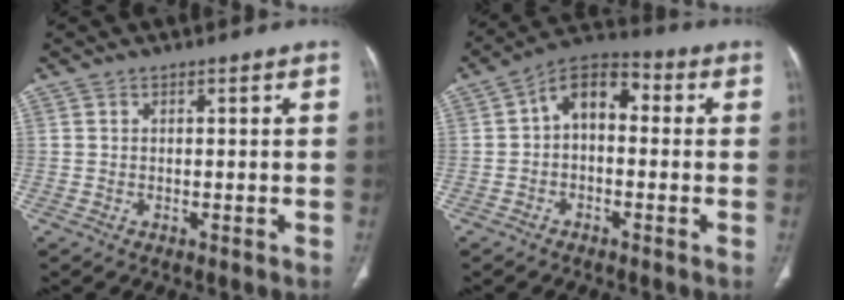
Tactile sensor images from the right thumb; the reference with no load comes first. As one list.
[{"total": 8.8, "force": [0.4, 5.6, 6.8], "torque": [-0.088, 0.034, -0.010]}]